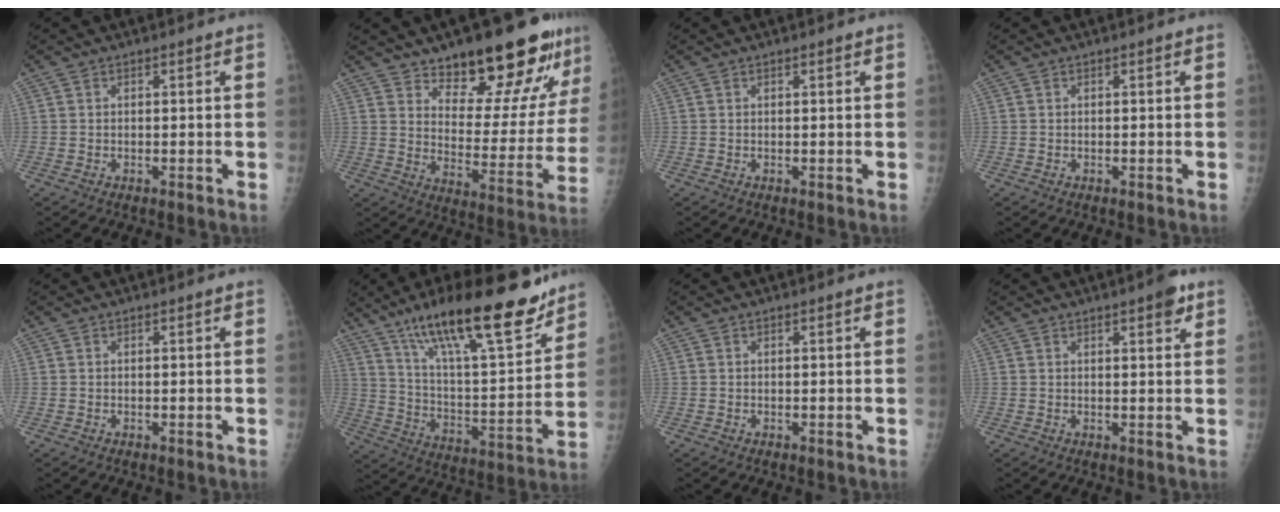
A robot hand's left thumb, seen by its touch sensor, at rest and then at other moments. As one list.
[{"total": 20.3, "force": [15.0, 6.7, 11.8], "torque": [-0.118, -0.100, 0.216]}, {"total": 0.5, "force": [0.3, 0.1, 0.4], "torque": [-0.007, 0.000, 0.004]}, {"total": 0.0}, {"total": 0.0}, {"total": 25.6, "force": [17.7, 6.3, 17.4], "torque": [-0.254, -0.069, 0.295]}, {"total": 0.0}, {"total": 3.7, "force": [2.1, 1.0, 2.8], "torque": [-0.031, -0.008, 0.024]}]